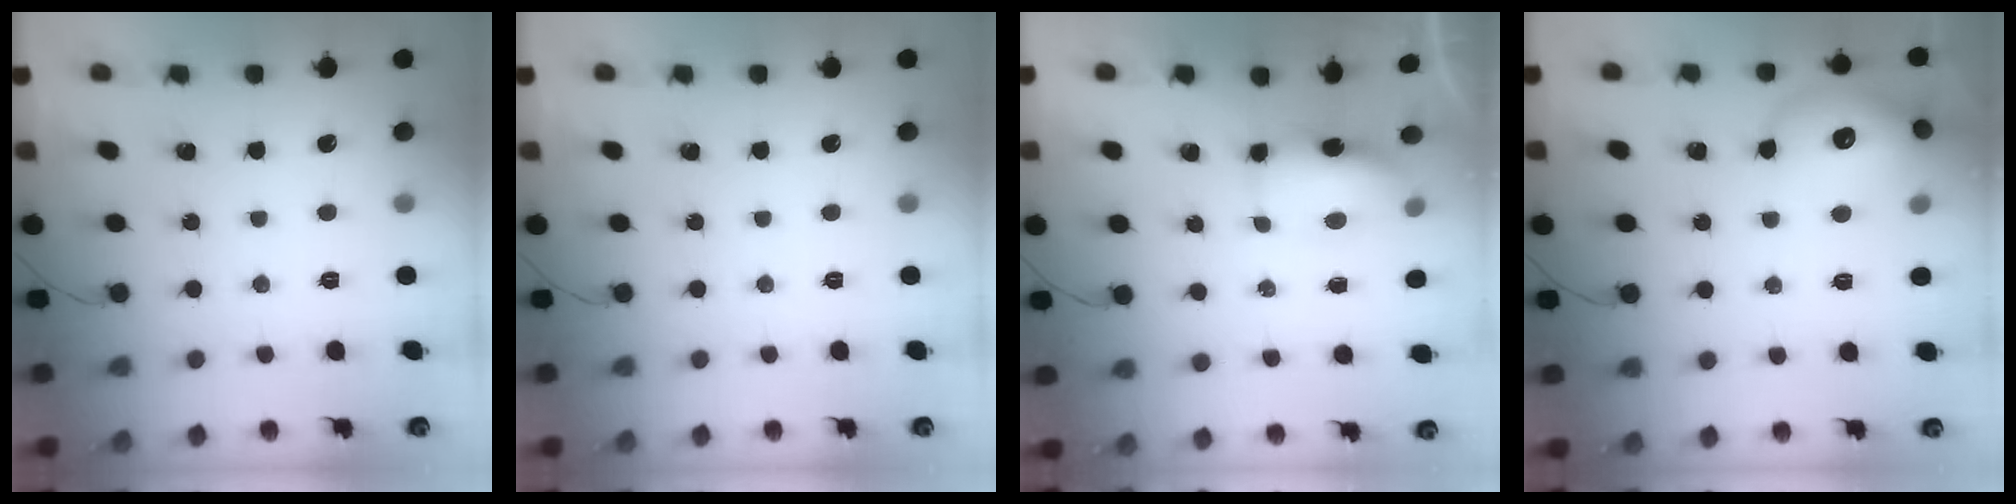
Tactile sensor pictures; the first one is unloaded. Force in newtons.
{"total": 0.0}
{"total": 6.2, "press": 6.1, "slide": 1.2}
{"total": 15.1, "press": 15.0, "slide": 1.6}